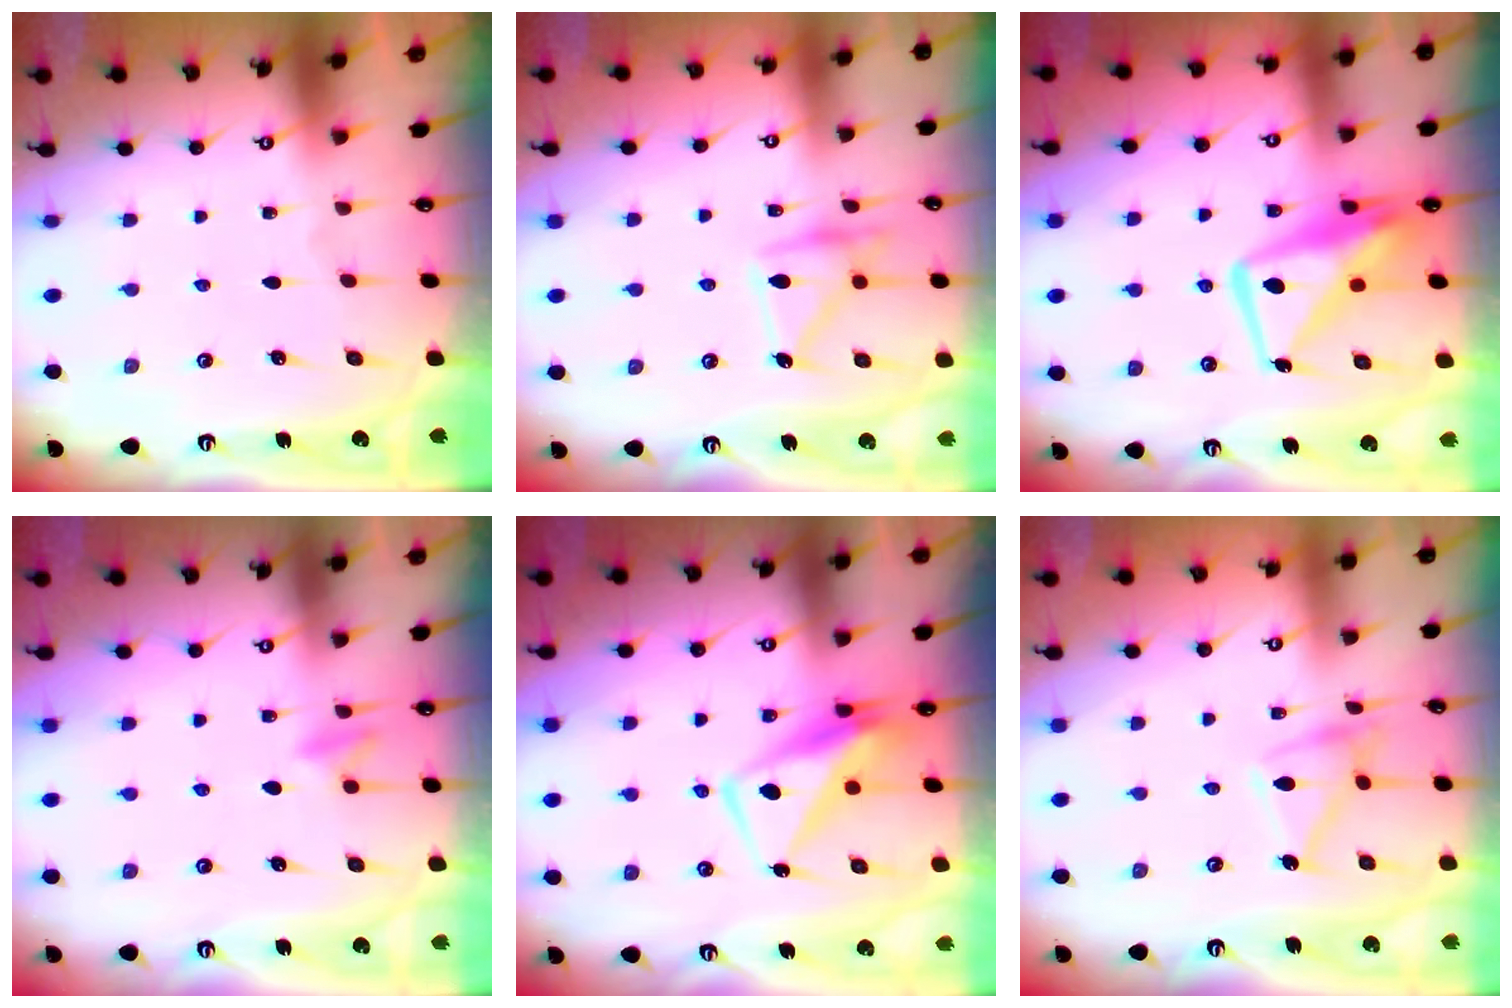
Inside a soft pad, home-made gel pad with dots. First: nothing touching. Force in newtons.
{"total": 16.1, "press": 16.0, "slide": 1.1}
{"total": 12.1, "press": 12.0, "slide": 1.3}
{"total": 4.5, "press": 4.5, "slide": 0.5}
{"total": 8.5, "press": 8.3, "slide": 1.5}
{"total": 11.8, "press": 11.8, "slide": 0.3}